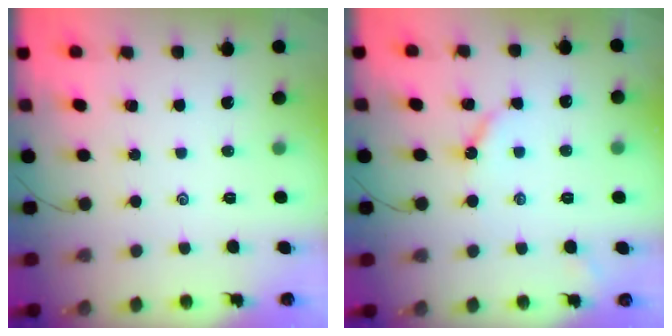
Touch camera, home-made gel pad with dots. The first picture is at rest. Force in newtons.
{"total": 4.6, "press": 4.6, "slide": 0.5}